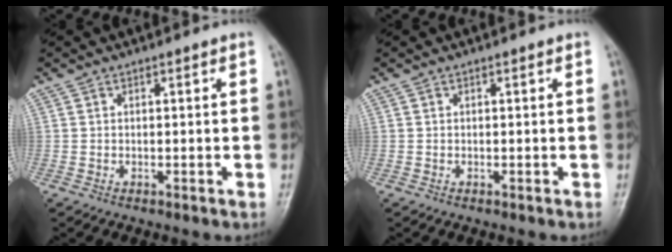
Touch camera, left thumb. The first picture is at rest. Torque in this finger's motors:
{"motor_torque": [0.01, 0.00, 0.02, -0.05, 0.00]}